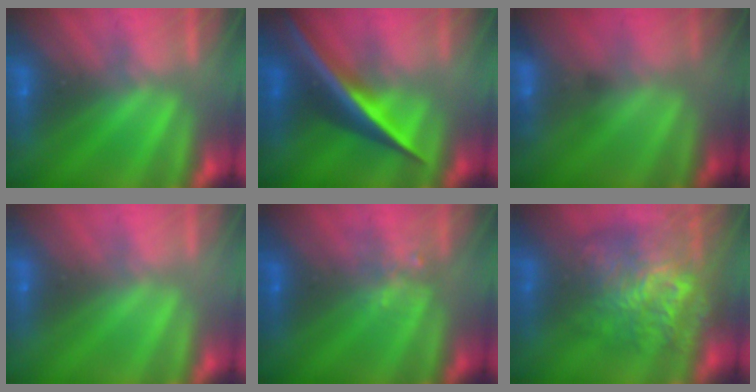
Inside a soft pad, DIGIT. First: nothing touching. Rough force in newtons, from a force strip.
{"total": 2.7}
{"total": 2.2}
{"total": 3.5}
{"total": 2.3}
{"total": 10.8}